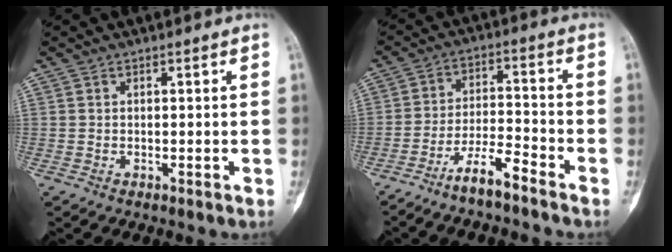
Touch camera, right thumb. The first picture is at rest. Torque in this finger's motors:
{"motor_torque": [0.52, 0.08, 1.09, -1.68, 0.17]}